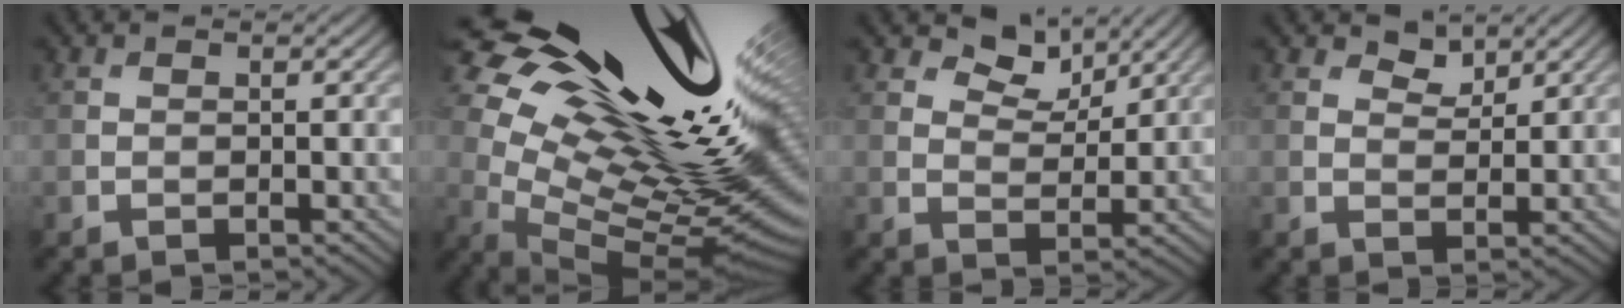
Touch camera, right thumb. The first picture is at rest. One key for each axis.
{"total": 21.1, "fx": 7.8, "fy": 9.1, "fz": 17.3, "tx": -0.263, "ty": 0.026, "tz": 0.146}
{"total": 4.6, "fx": 3.4, "fy": 2.3, "fz": 2.2, "tx": -0.043, "ty": -0.007, "tz": 0.058}
{"total": 2.3, "fx": 1.8, "fy": 1.1, "fz": 0.9, "tx": -0.015, "ty": -0.004, "tz": 0.032}